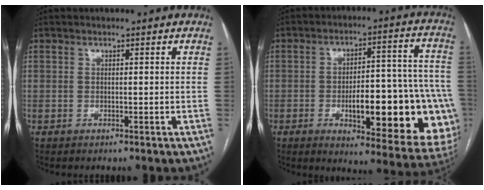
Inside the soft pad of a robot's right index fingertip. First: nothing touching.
{"total": 23.7, "force": [-6.4, 6.5, 21.8], "torque": [-0.200, 0.023, -0.064]}